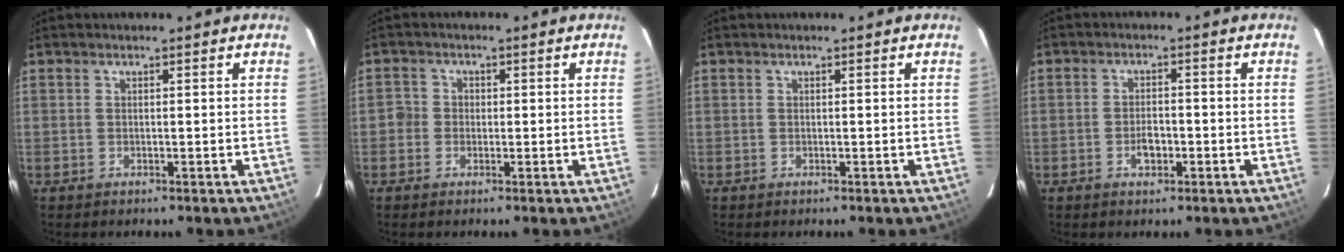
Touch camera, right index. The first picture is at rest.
{"total": 2.6, "force": [-0.9, 2.4, 0.3], "torque": [-0.003, 0.009, -0.021]}
{"total": 0.0}
{"total": 3.3, "force": [-1.4, 1.9, 2.3], "torque": [-0.044, 0.002, -0.022]}